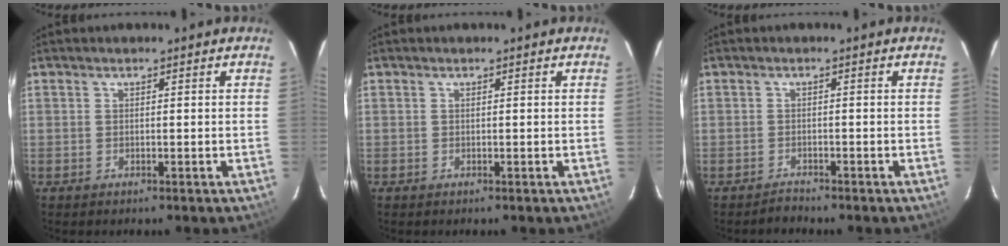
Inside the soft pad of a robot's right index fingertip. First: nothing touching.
{"total": 0.0}
{"total": 1.3, "force": [-1.3, 0.3, -0.3], "torque": [0.003, 0.005, -0.023]}